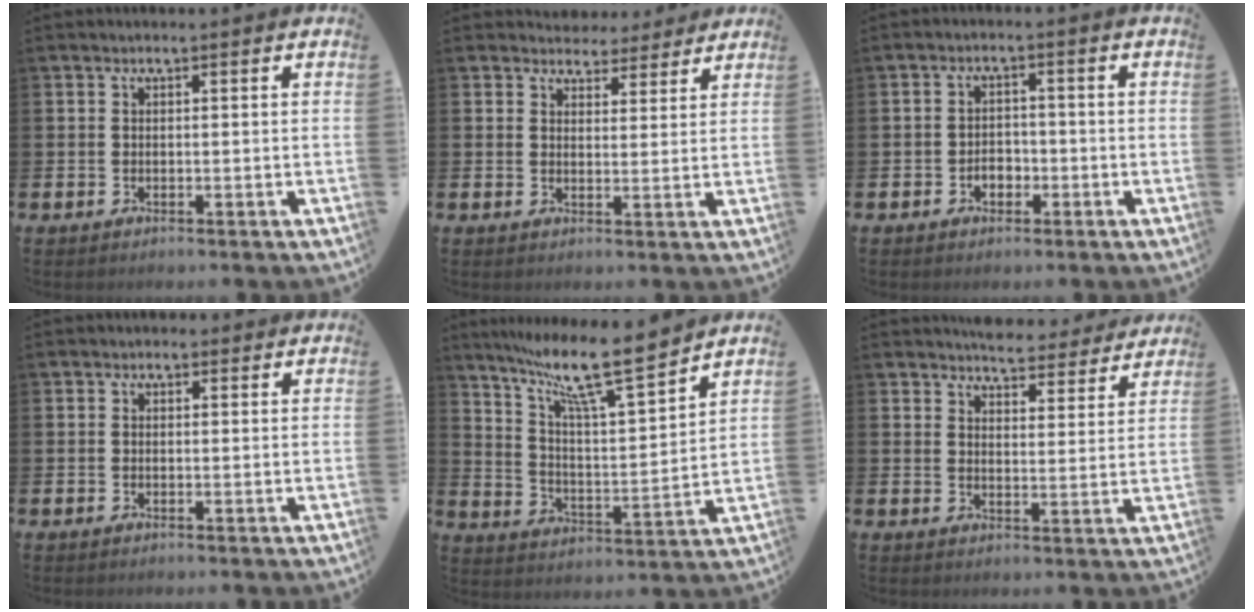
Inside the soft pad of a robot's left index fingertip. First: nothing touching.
{"total": 3.9, "force": [3.6, 1.4, -0.3], "torque": [0.001, -0.025, 0.063]}
{"total": 2.3, "force": [-1.1, 1.7, 1.1], "torque": [-0.017, 0.000, -0.026]}
{"total": 1.0, "force": [0.8, 0.7, 0.1], "torque": [0.007, 0.006, 0.011]}
{"total": 12.9, "force": [10.8, 1.8, 6.9], "torque": [-0.154, -0.063, 0.183]}
{"total": 5.4, "force": [5.3, 1.0, 0.2], "torque": [-0.013, -0.037, 0.094]}